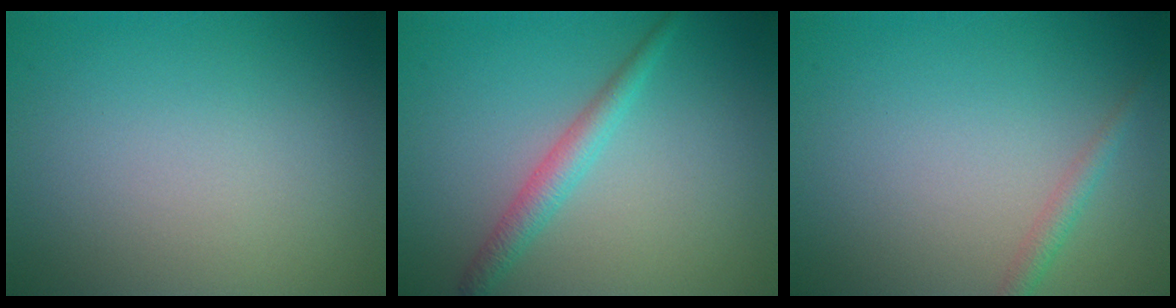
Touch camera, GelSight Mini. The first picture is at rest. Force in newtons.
{"total": 2.2, "press": 2.2, "slide": 0.0}
{"total": 1.3, "press": 1.3, "slide": 0.1}